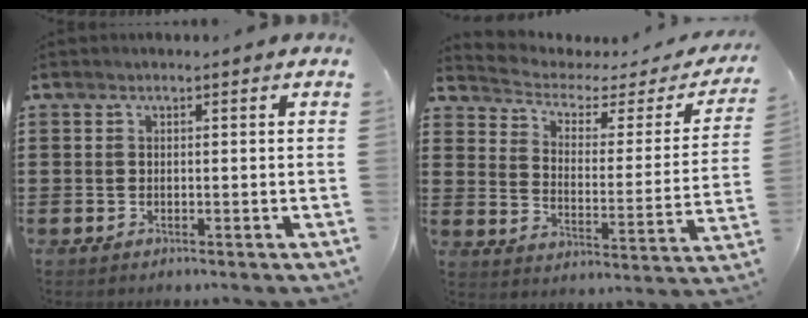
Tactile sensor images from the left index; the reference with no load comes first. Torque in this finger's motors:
{"motor_torque": [2.14, 0.00, 0.05, -0.01]}